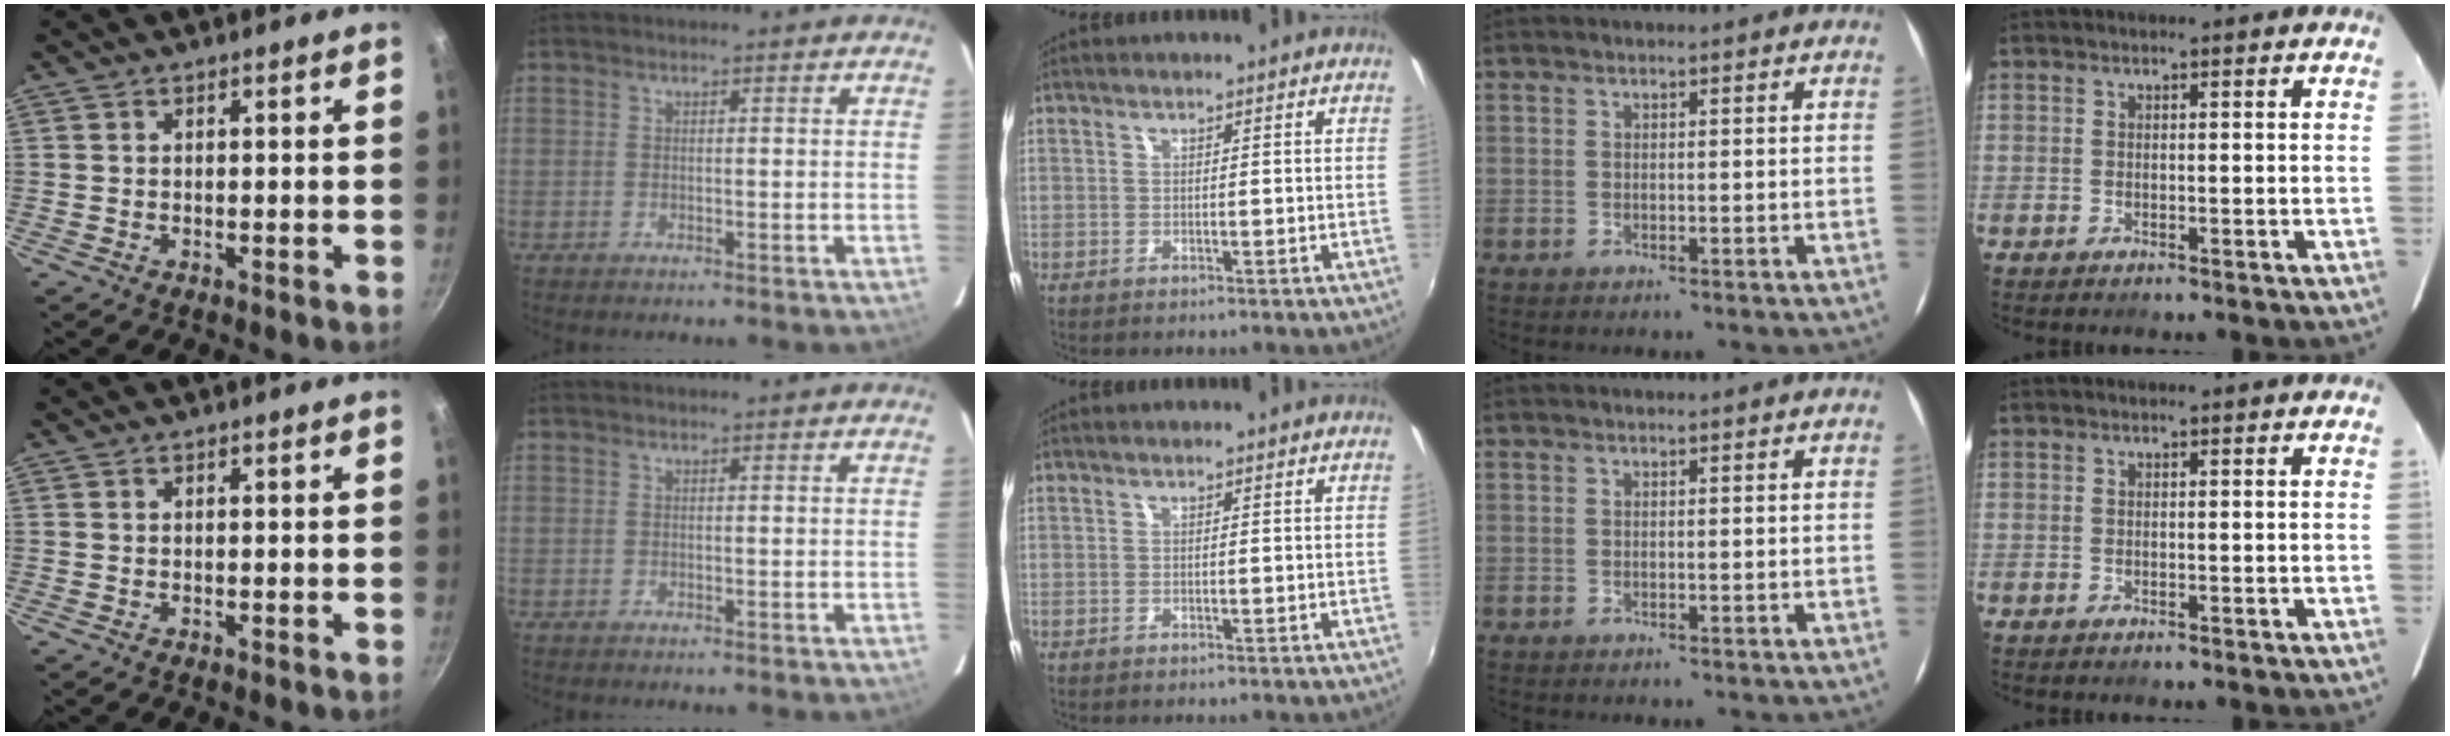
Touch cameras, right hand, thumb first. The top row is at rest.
{}